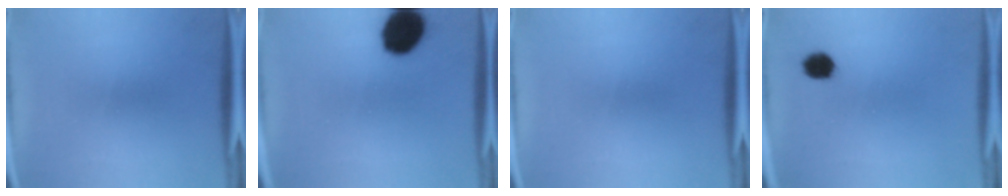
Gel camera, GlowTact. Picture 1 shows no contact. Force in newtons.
{"total": 13.4}
{"total": 0.0}
{"total": 4.5}